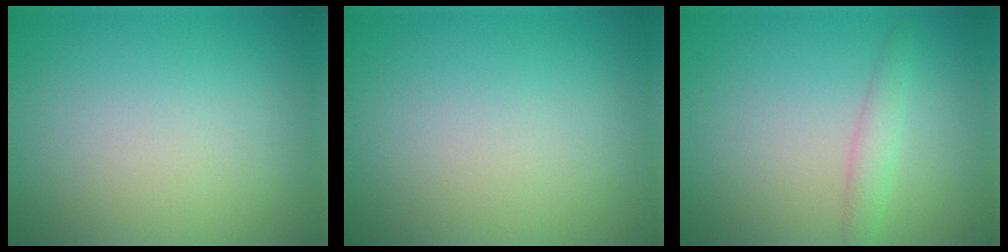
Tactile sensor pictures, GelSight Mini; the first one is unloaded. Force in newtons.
{"total": 0.0}
{"total": 1.8, "press": 1.7, "slide": 0.2}